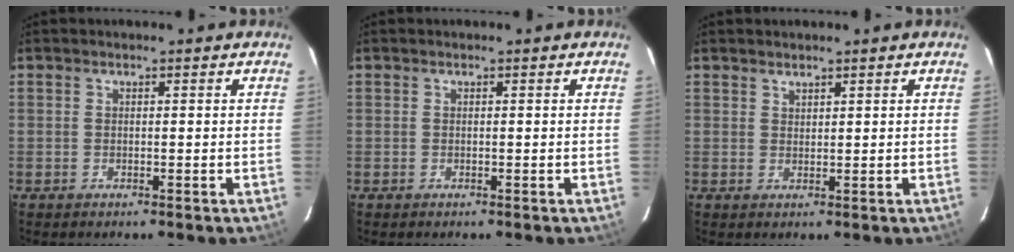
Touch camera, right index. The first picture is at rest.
{"total": 0.0}
{"total": 1.2, "force": [1.1, 0.4, 0.2], "torque": [-0.003, 0.002, 0.021]}